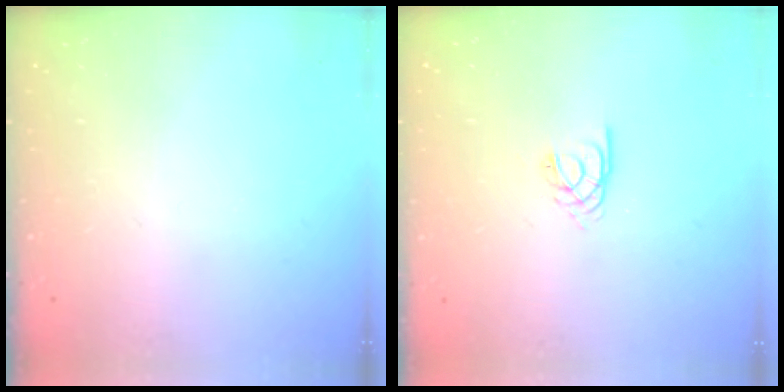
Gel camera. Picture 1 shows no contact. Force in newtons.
{"total": 2.8, "press": 2.7, "slide": 0.3}